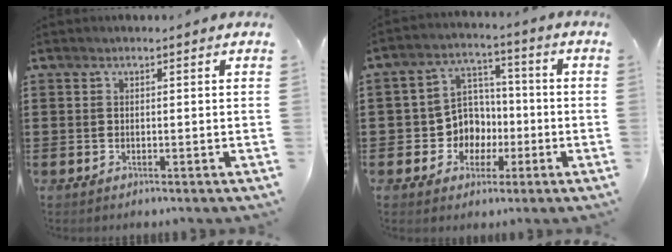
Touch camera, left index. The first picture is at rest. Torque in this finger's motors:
{"motor_torque": [0.77, 0.36, 0.26, 0.03]}